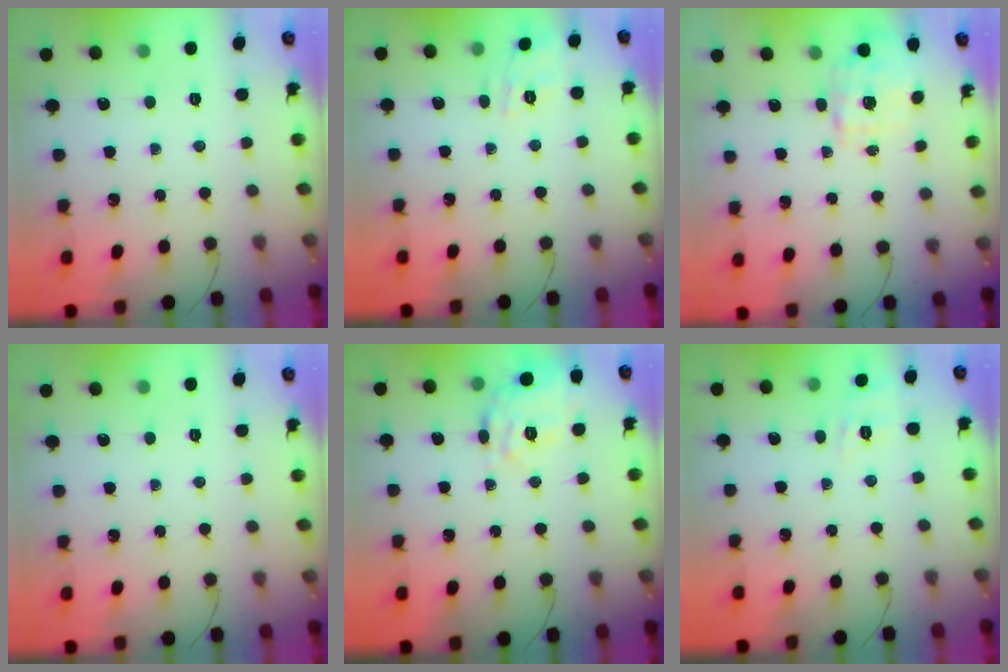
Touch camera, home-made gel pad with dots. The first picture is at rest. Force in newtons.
{"total": 3.7, "press": 3.5, "slide": 1.4}
{"total": 2.0, "press": 1.9, "slide": 0.6}
{"total": 0.0}
{"total": 11.3, "press": 11.2, "slide": 1.3}
{"total": 2.0, "press": 0.4, "slide": 1.9}